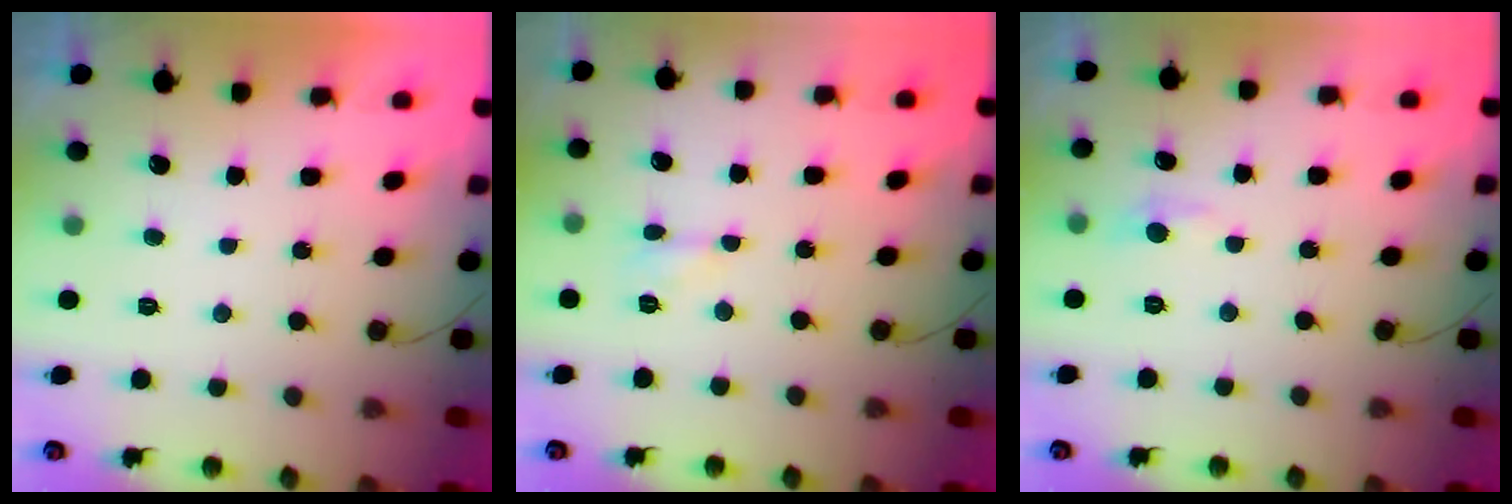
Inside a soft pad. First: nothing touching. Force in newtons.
{"total": 2.9, "press": 2.9, "slide": 0.3}
{"total": 6.2, "press": 6.1, "slide": 0.9}